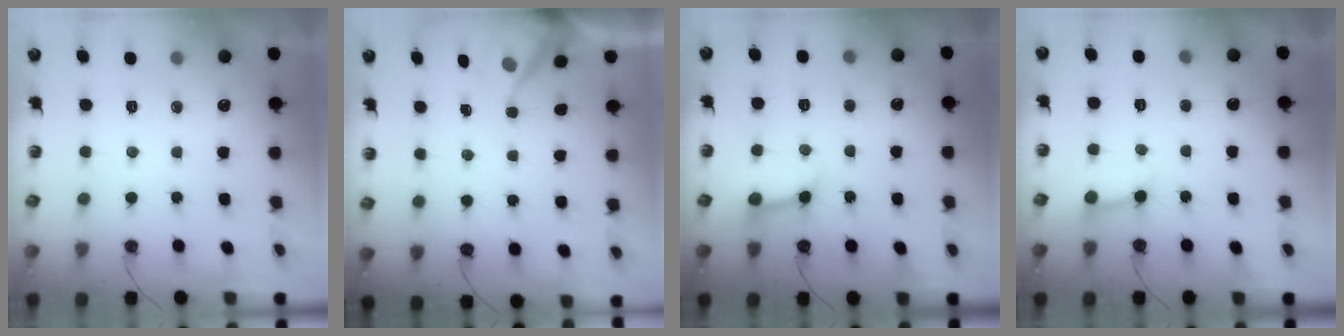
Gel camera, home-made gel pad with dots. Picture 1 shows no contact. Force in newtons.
{"total": 6.4, "press": 6.4, "slide": 0.6}
{"total": 7.1, "press": 7.1, "slide": 0.4}
{"total": 2.8, "press": 2.8, "slide": 0.5}